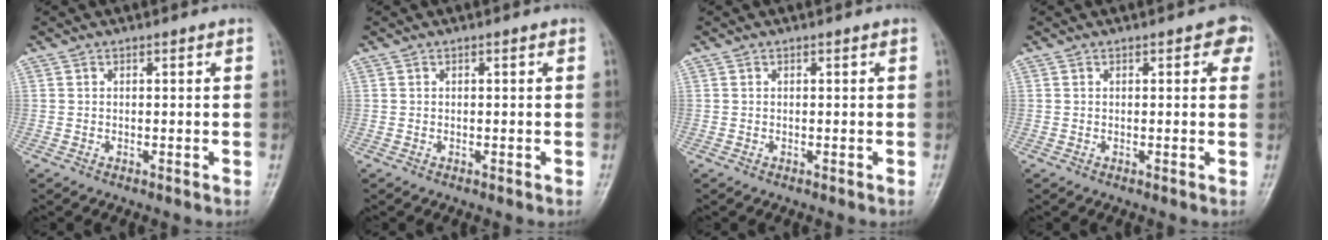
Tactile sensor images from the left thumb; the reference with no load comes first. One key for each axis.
{"total": 0.0}
{"total": 0.0}
{"total": 2.9, "fx": 1.1, "fy": 1.5, "fz": 2.3, "tx": -0.007, "ty": 0.001, "tz": 0.004}